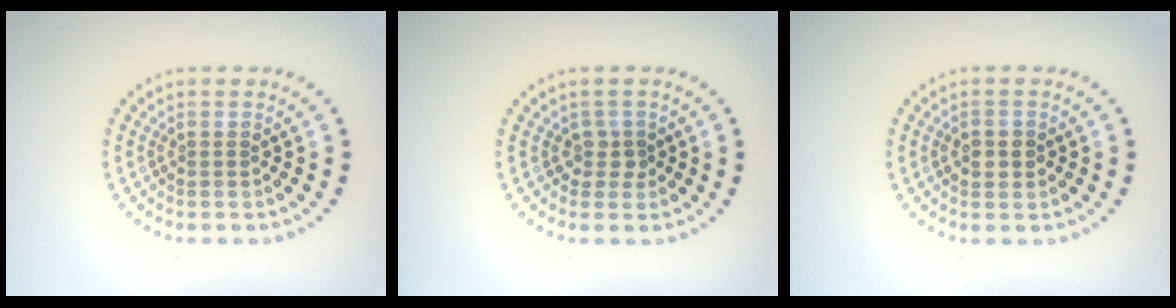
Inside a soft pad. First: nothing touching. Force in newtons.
{"total": 1.4, "press": 1.1, "slide": 0.8}
{"total": 1.9, "press": 1.8, "slide": 0.4}